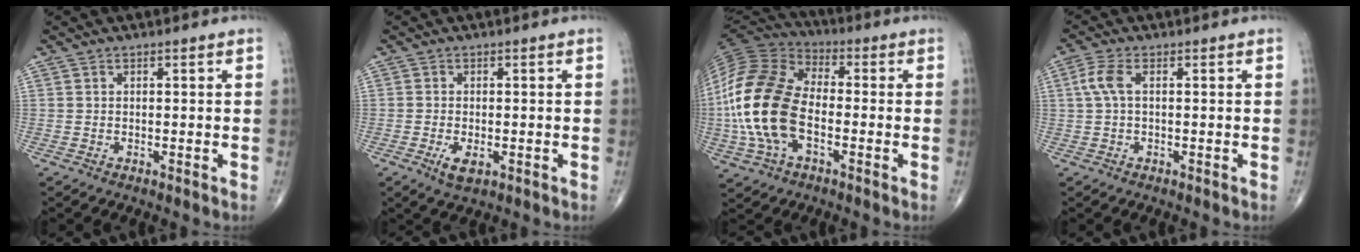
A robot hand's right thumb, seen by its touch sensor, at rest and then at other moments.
{"total": 3.5, "force": [-1.3, 1.7, 2.7], "torque": [-0.047, -0.004, -0.019]}
{"total": 19.9, "force": [-3.1, 11.6, 15.9], "torque": [-0.336, 0.021, -0.065]}
{"total": 3.8, "force": [0.6, 1.6, 3.4], "torque": [-0.095, 0.012, 0.009]}